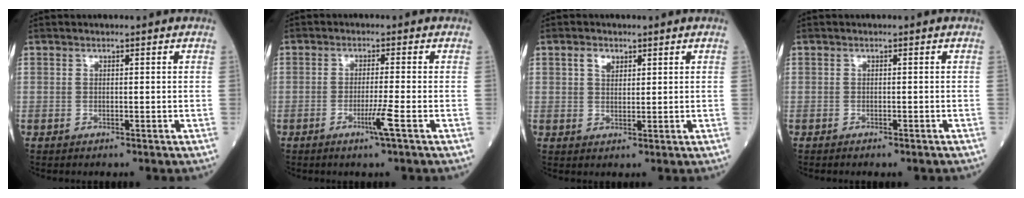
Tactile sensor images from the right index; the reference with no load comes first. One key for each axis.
{"total": 3.4, "fx": -1.6, "fy": -0.8, "fz": 2.9, "tx": -0.057, "ty": -0.008, "tz": -0.032}
{"total": 2.4, "fx": 1.3, "fy": 1.5, "fz": 1.4, "tx": -0.028, "ty": 0.004, "tz": 0.025}
{"total": 1.6, "fx": -1.4, "fy": 0.3, "fz": 0.8, "tx": -0.012, "ty": -0.004, "tz": -0.016}